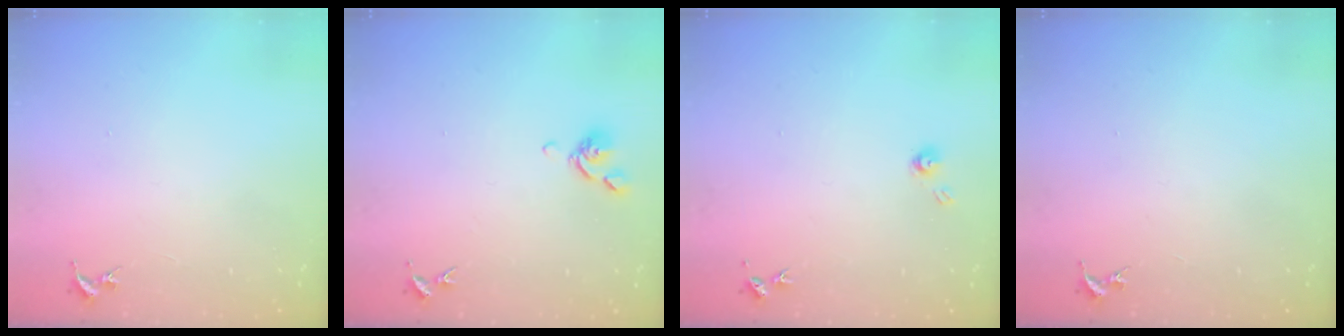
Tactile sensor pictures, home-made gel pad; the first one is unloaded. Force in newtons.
{"total": 6.8, "press": 6.7, "slide": 0.9}
{"total": 4.0, "press": 4.0, "slide": 0.3}
{"total": 0.0}